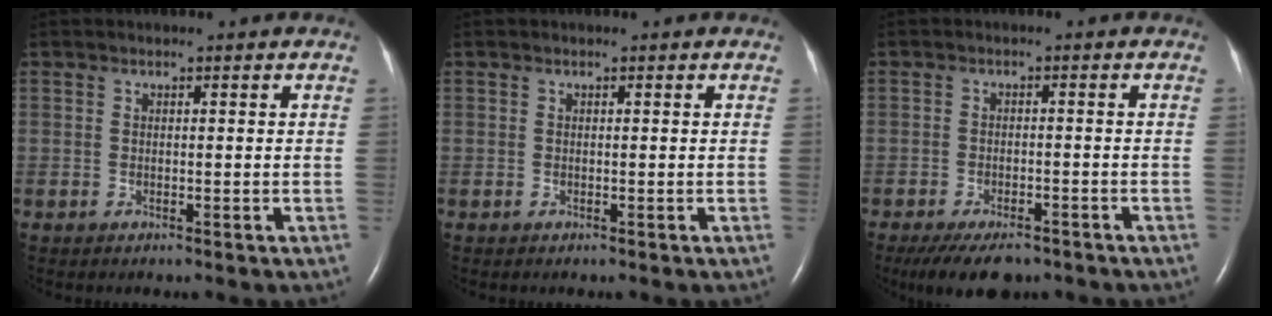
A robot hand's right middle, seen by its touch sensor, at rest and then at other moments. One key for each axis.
{"total": 0.0}
{"total": 8.5, "fx": -6.6, "fy": 3.4, "fz": 4.3, "tx": -0.066, "ty": -0.006, "tz": -0.100}